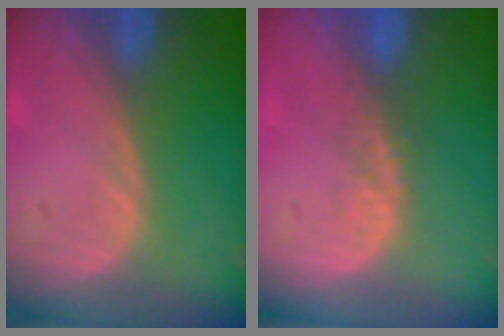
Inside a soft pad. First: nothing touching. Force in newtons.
{"total": 2.5, "press": 1.9, "slide": 1.7}